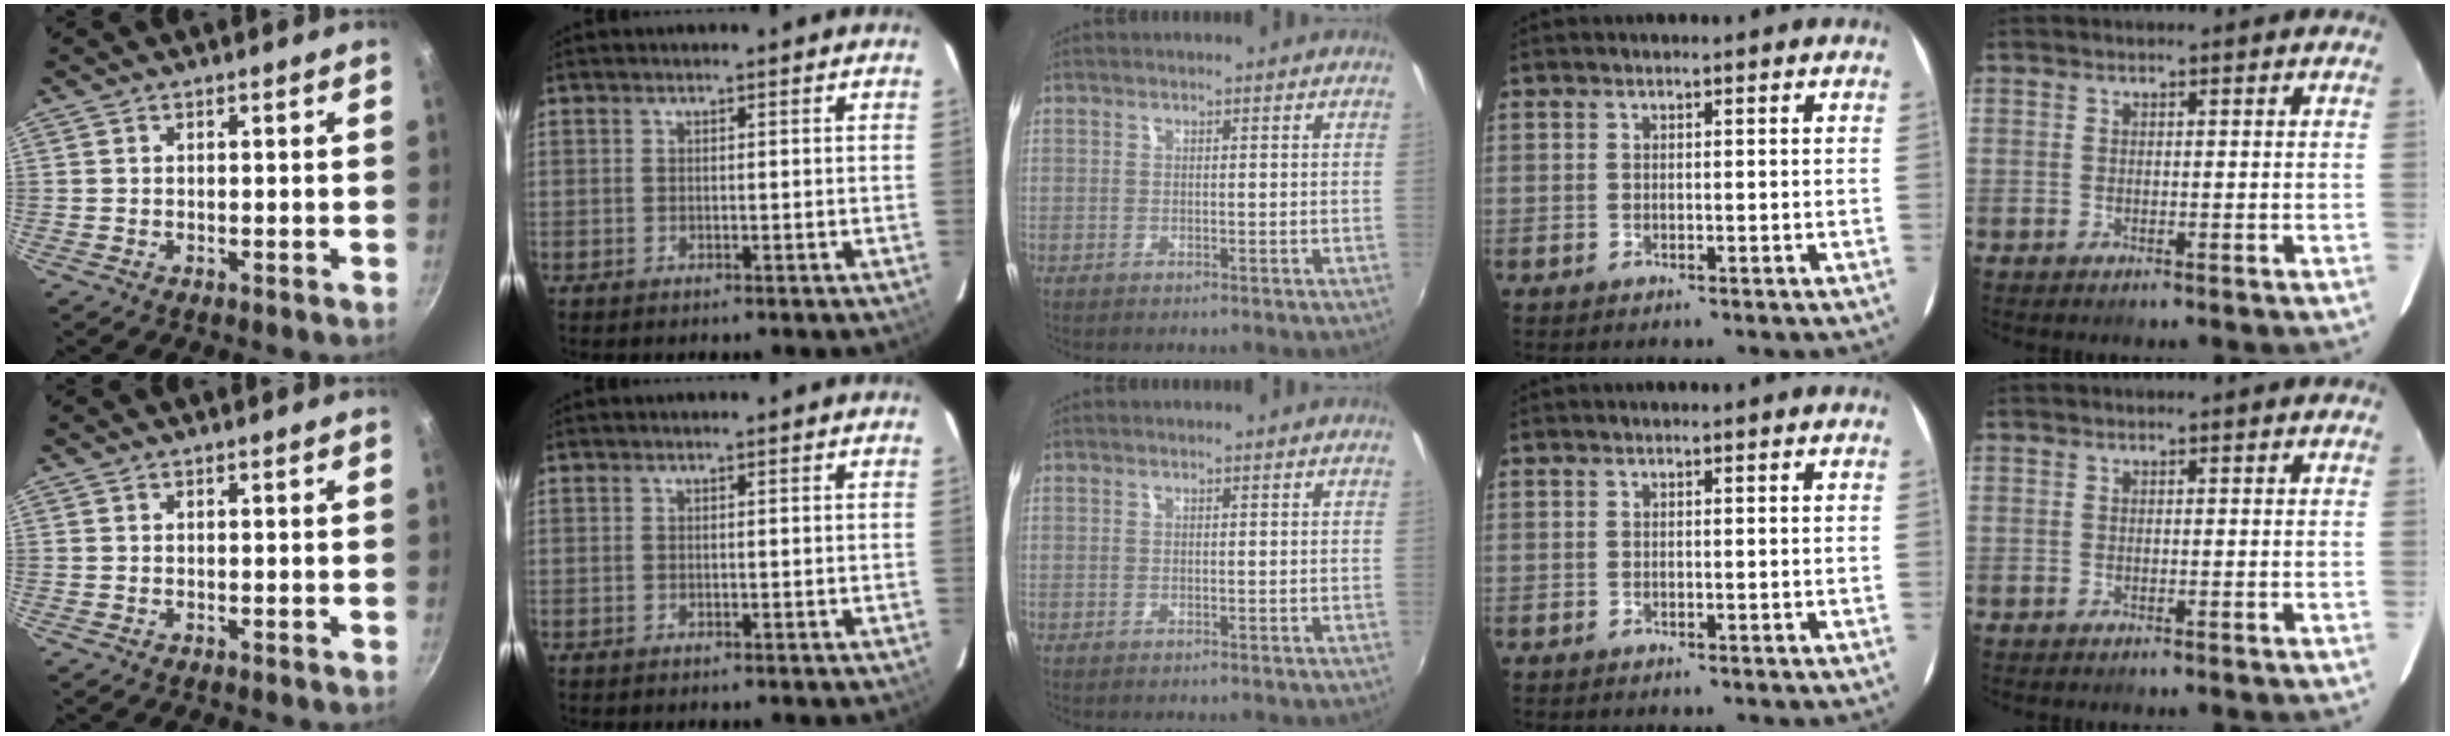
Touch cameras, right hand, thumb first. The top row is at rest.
{}